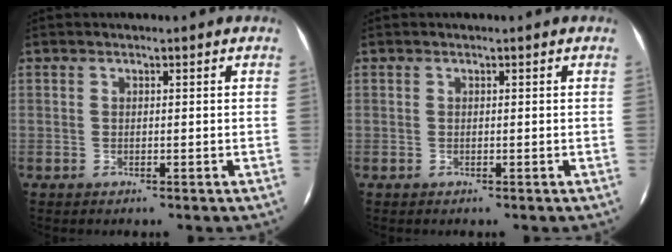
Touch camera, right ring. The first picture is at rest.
{"total": 0.0}